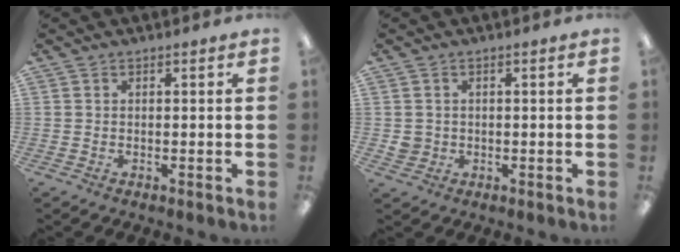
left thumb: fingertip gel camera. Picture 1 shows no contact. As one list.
[{"total": 2.4, "force": [0.0, 2.4, 0.4], "torque": [-0.009, 0.003, 0.000]}]